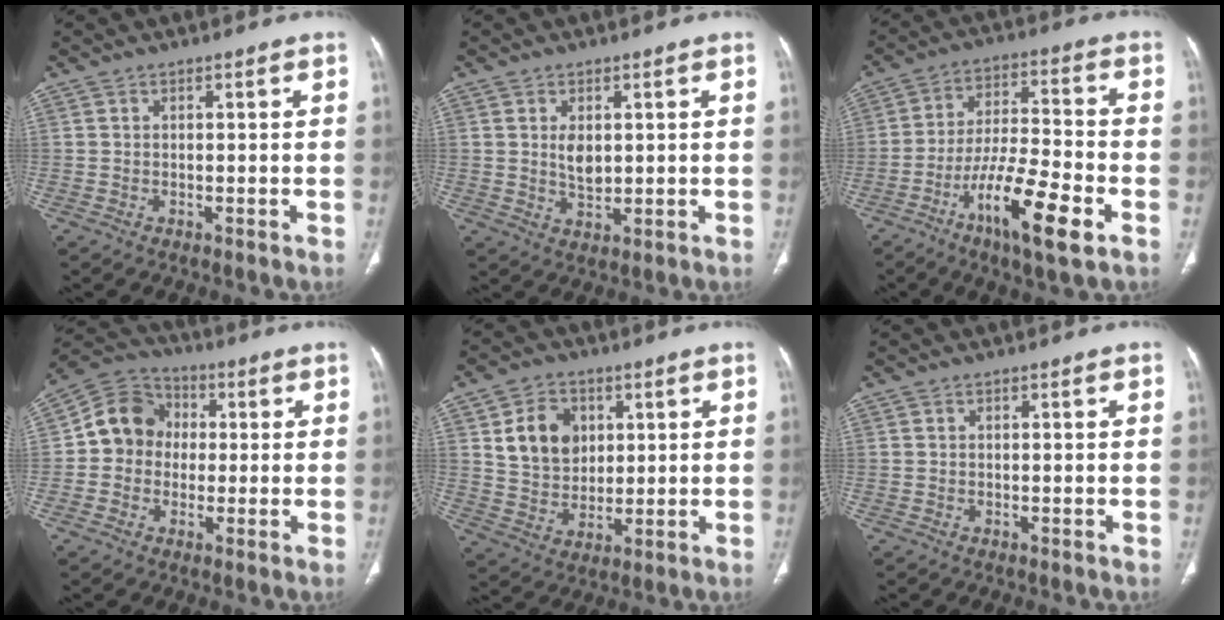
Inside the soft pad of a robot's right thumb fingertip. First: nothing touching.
{"total": 4.0, "force": [0.9, 2.4, 3.1], "torque": [-0.046, -0.011, 0.022]}
{"total": 15.0, "force": [-7.2, 3.3, 12.8], "torque": [-0.231, 0.027, -0.124]}
{"total": 10.4, "force": [0.5, 9.3, 4.7], "torque": [-0.057, 0.026, -0.007]}
{"total": 10.5, "force": [3.2, 8.1, 5.7], "torque": [-0.065, -0.013, 0.066]}
{"total": 0.0}